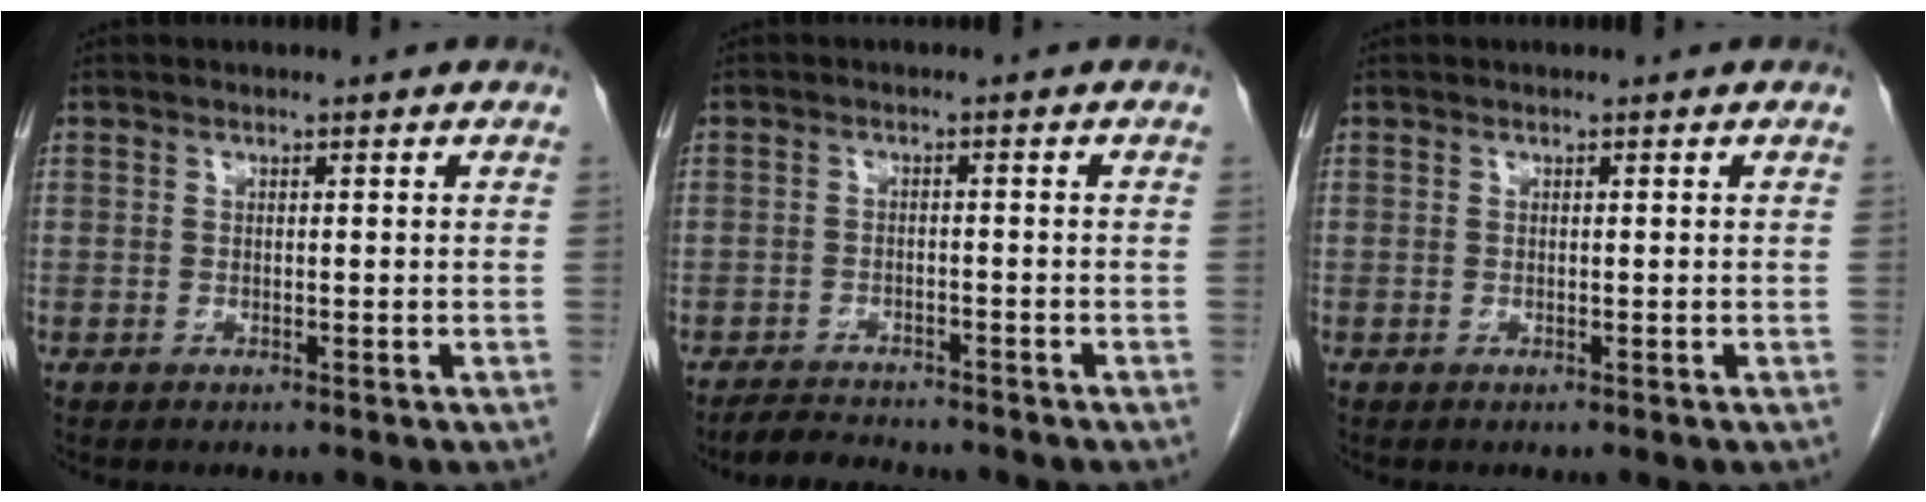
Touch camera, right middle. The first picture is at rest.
{"total": 4.5, "force": [-4.3, 1.0, 0.9], "torque": [-0.018, -0.012, -0.071]}
{"total": 0.0}